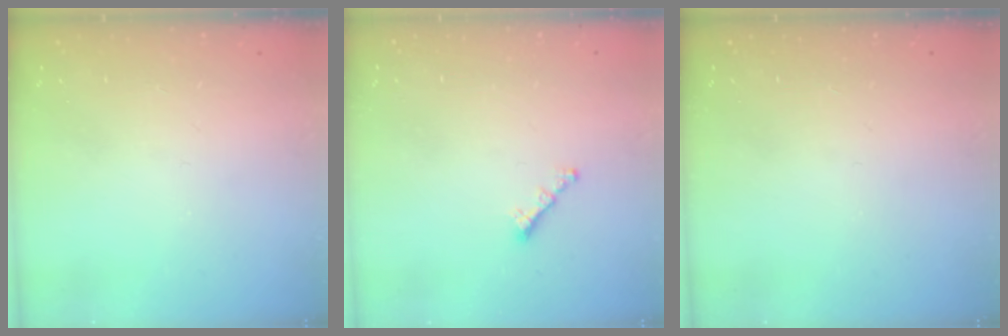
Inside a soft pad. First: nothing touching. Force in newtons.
{"total": 1.6, "press": 1.5, "slide": 0.5}
{"total": 0.0}